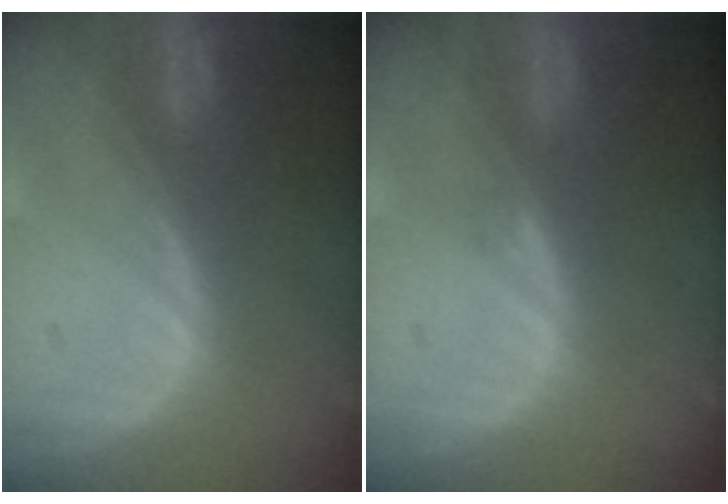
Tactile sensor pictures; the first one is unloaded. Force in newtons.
{"total": 0.5, "press": 0.5, "slide": 0.1}